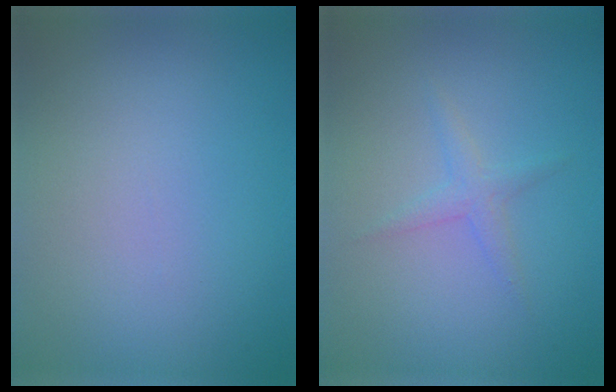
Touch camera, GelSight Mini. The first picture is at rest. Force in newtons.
{"total": 1.3, "press": 1.3, "slide": 0.0}